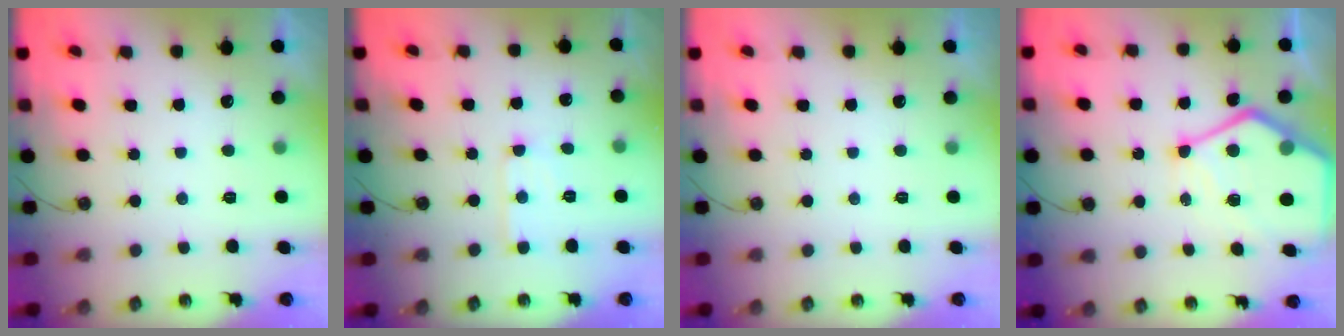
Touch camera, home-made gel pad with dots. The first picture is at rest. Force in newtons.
{"total": 5.6, "press": 5.6, "slide": 0.4}
{"total": 0.0}
{"total": 15.2, "press": 15.2, "slide": 1.3}